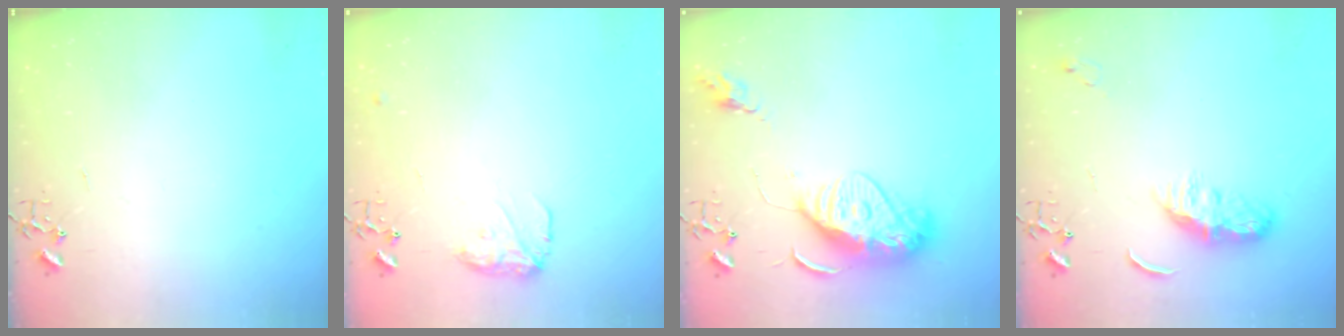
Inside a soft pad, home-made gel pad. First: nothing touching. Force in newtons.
{"total": 10.8, "press": 10.8, "slide": 0.6}
{"total": 15.7, "press": 15.6, "slide": 1.4}
{"total": 8.2, "press": 8.2, "slide": 0.4}